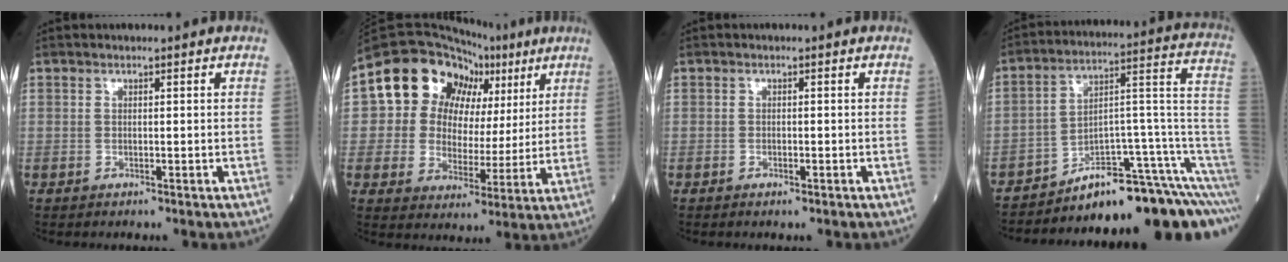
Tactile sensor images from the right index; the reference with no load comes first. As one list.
[{"total": 15.5, "force": [7.2, 11.7, 7.1], "torque": [-0.089, 0.055, 0.111]}, {"total": 0.7, "force": [-0.4, 0.2, 0.6], "torque": [-0.011, 0.000, -0.003]}, {"total": 15.6, "force": [-11.5, 2.3, 10.3], "torque": [-0.073, 0.086, -0.164]}]